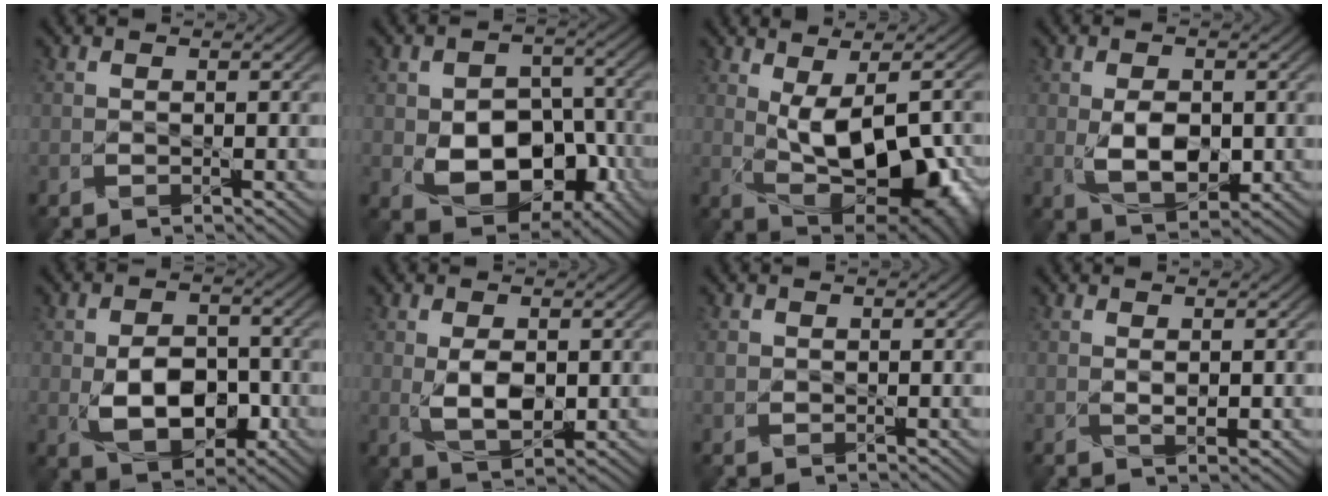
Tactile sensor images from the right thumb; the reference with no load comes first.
{"total": 11.5, "force": [-3.3, 8.1, 7.5], "torque": [-0.114, -0.023, -0.066]}
{"total": 11.1, "force": [-0.8, 5.4, 9.7], "torque": [-0.173, -0.018, 0.000]}
{"total": 5.9, "force": [-0.4, 3.5, 4.7], "torque": [-0.099, -0.011, -0.006]}
{"total": 8.1, "force": [-1.9, 5.1, 5.9], "torque": [-0.109, -0.009, -0.033]}
{"total": 4.8, "force": [0.0, 2.5, 4.1], "torque": [-0.090, -0.009, 0.004]}
{"total": 0.9, "force": [0.5, 0.7, 0.0], "torque": [-0.005, 0.005, 0.003]}
{"total": 1.8, "force": [0.2, 0.6, 1.7], "torque": [-0.038, -0.004, 0.005]}